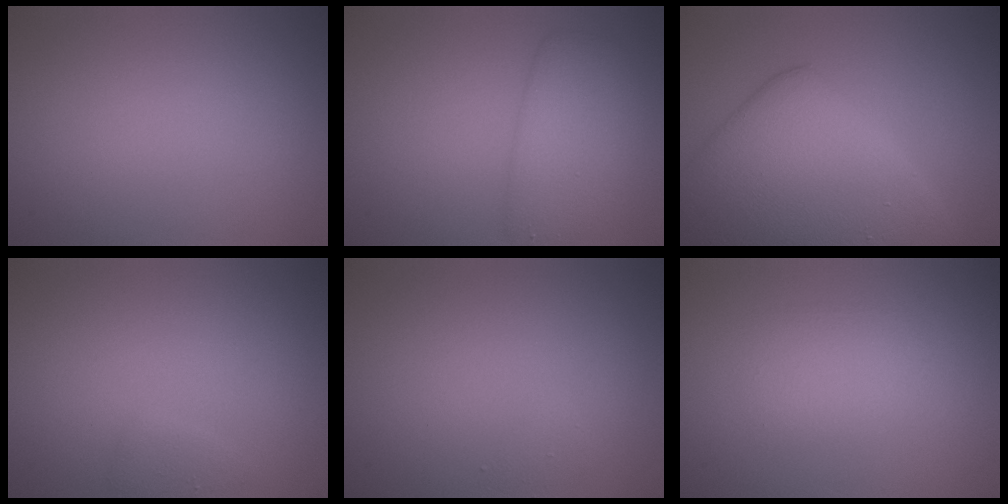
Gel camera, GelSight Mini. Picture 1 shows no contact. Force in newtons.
{"total": 4.2, "press": 4.2, "slide": 0.1}
{"total": 10.1, "press": 10.1, "slide": 0.3}
{"total": 1.1, "press": 1.1, "slide": 0.0}
{"total": 0.5, "press": 0.5, "slide": 0.0}
{"total": 1.7, "press": 1.7, "slide": 0.1}